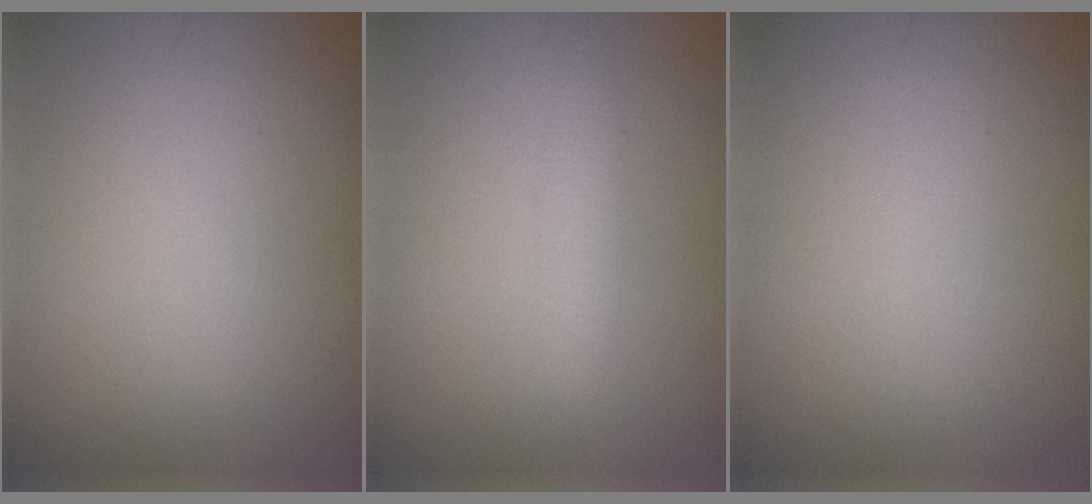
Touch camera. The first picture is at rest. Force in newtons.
{"total": 1.9, "press": 1.9, "slide": 0.0}
{"total": 0.0}